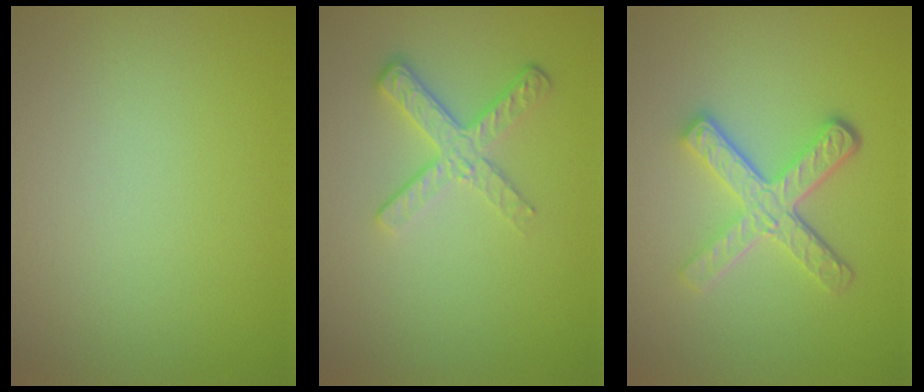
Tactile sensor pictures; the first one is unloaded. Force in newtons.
{"total": 3.5, "press": 2.6, "slide": 2.4}
{"total": 4.9, "press": 3.5, "slide": 3.4}